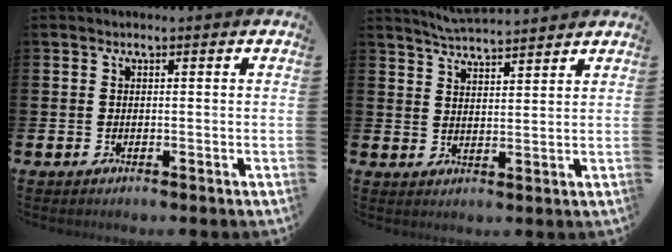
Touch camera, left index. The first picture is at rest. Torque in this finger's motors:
{"motor_torque": [0.37, -0.67, 0.28, 0.04]}